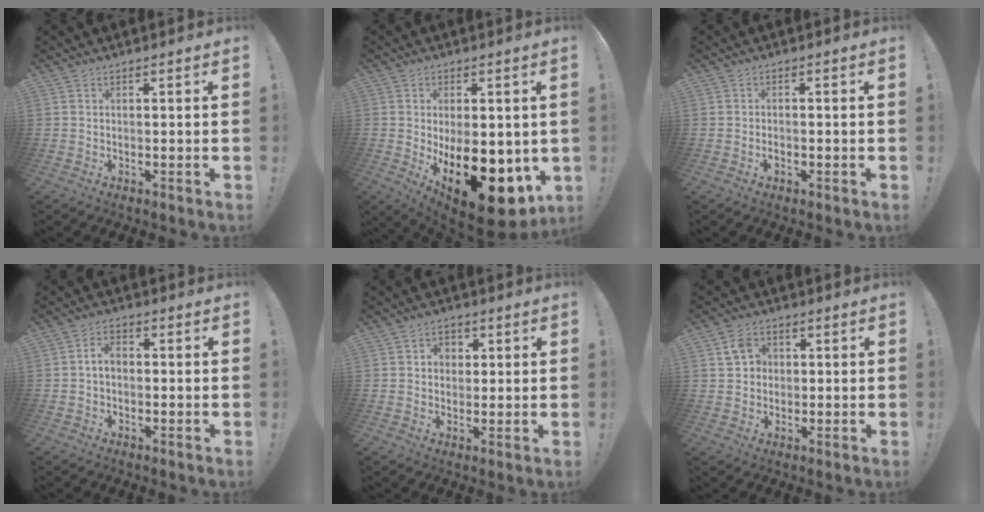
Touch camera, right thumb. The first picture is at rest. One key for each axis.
{"total": 18.0, "fx": -4.7, "fy": 8.7, "fz": 15.0, "tx": -0.212, "ty": 0.014, "tz": -0.063}
{"total": 1.2, "fx": -0.7, "fy": 0.6, "fz": 0.8, "tx": -0.007, "ty": 0.000, "tz": -0.015}
{"total": 4.1, "fx": 0.1, "fy": 2.6, "fz": 3.2, "tx": -0.051, "ty": 0.007, "tz": 0.000}
{"total": 4.2, "fx": 1.2, "fy": 3.8, "fz": 1.5, "tx": -0.019, "ty": -0.001, "tz": 0.020}
{"total": 6.1, "fx": 2.0, "fy": 5.2, "fz": 2.5, "tx": -0.041, "ty": 0.006, "tz": 0.040}